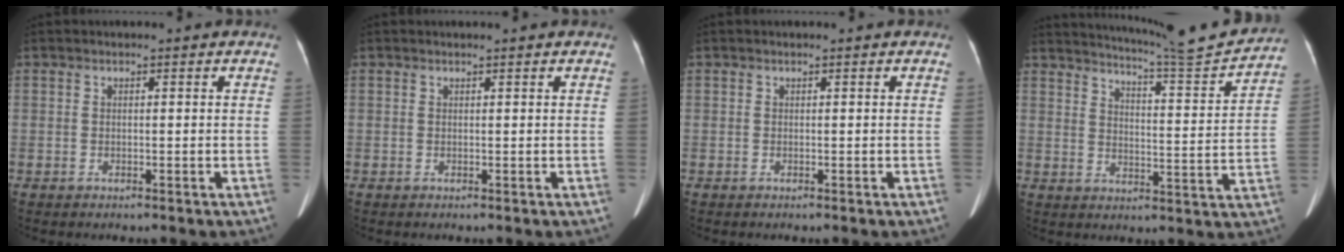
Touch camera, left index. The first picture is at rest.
{"total": 1.3, "force": [1.1, -0.1, 0.5], "torque": [-0.009, 0.015, 0.017]}
{"total": 0.0}
{"total": 14.7, "force": [14.1, -1.3, 3.9], "torque": [-0.070, -0.037, 0.192]}